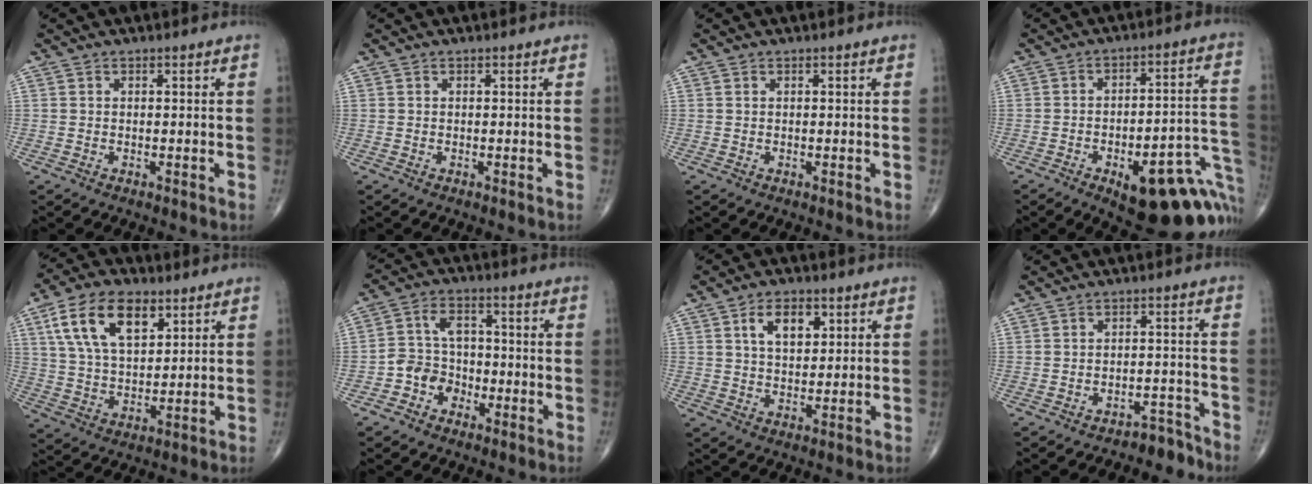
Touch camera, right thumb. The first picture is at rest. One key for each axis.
{"total": 0.0}
{"total": 0.0}
{"total": 23.5, "fx": -10.1, "fy": 9.0, "fz": 19.2, "tx": -0.168, "ty": 0.065, "tz": -0.118}
{"total": 14.9, "fx": 6.8, "fy": 8.2, "fz": 10.5, "tx": -0.174, "ty": -0.015, "tz": 0.127}
{"total": 7.5, "fx": -2.9, "fy": 6.3, "fz": 2.9, "tx": -0.026, "ty": 0.034, "tz": -0.059}
{"total": 7.1, "fx": 2.8, "fy": 4.2, "fz": 5.1, "tx": -0.067, "ty": -0.009, "tz": 0.049}
{"total": 5.7, "fx": -5.2, "fy": 2.5, "fz": 0.3, "tx": 0.015, "ty": 0.067, "tz": -0.072}